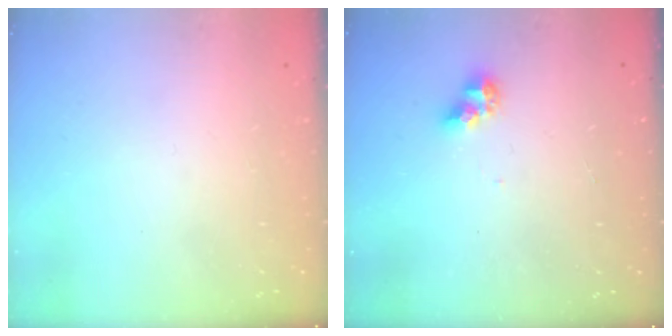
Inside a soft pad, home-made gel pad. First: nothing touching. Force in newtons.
{"total": 6.3, "press": 6.3, "slide": 0.5}